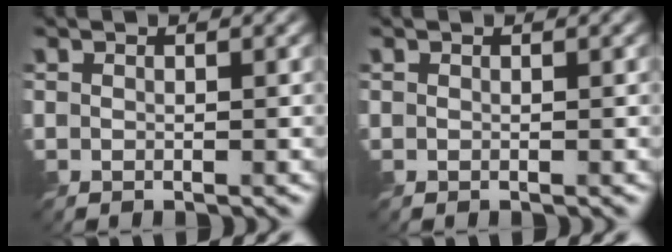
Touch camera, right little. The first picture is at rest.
{"total": 0.0}